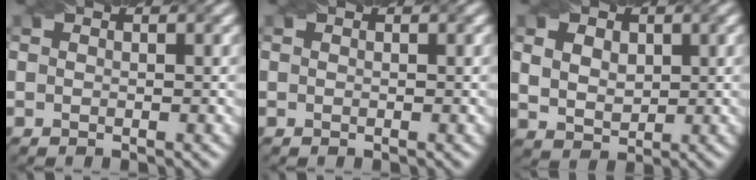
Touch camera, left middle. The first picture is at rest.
{"total": 0.0}
{"total": 4.2, "force": [1.6, 3.0, 2.4], "torque": [-0.058, 0.015, 0.024]}